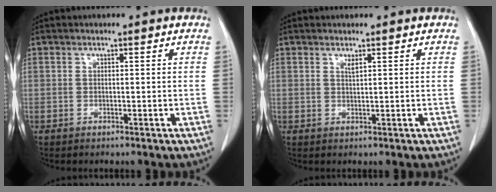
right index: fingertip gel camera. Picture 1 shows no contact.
{"total": 0.8, "force": [0.6, 0.0, 0.6], "torque": [-0.013, -0.004, 0.013]}